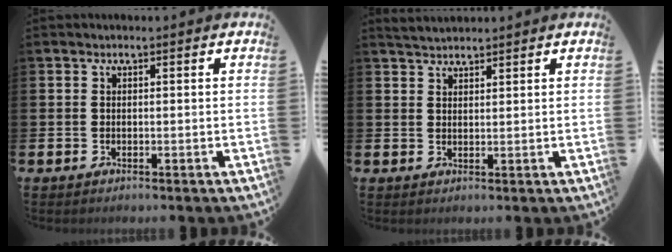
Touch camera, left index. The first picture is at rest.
{"total": 2.7, "force": [2.6, 0.6, 0.6], "torque": [-0.016, -0.004, 0.049]}